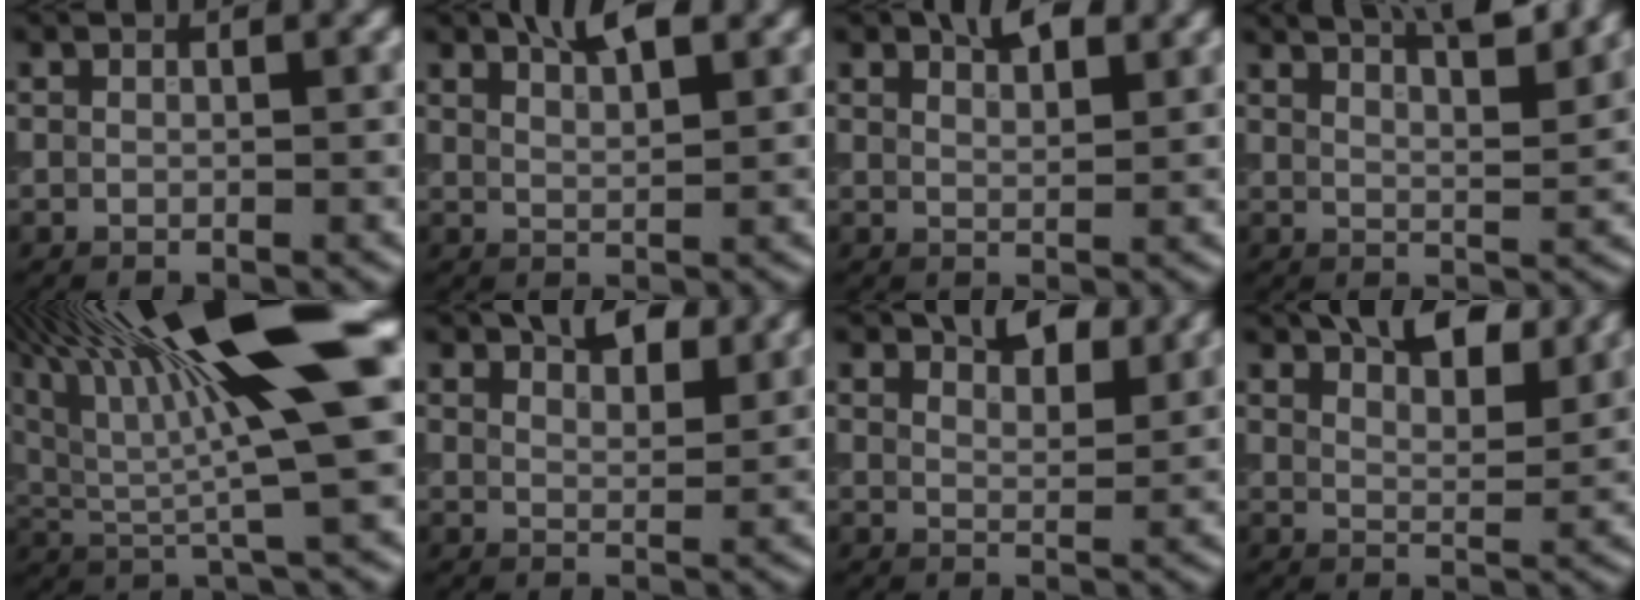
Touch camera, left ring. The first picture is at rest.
{"total": 2.6, "force": [2.1, 0.5, 1.4], "torque": [-0.016, 0.004, 0.036]}
{"total": 2.2, "force": [1.9, 0.7, 0.9], "torque": [-0.012, 0.005, 0.031]}
{"total": 6.4, "force": [5.0, 1.5, 3.7], "torque": [-0.017, 0.024, 0.044]}
{"total": 16.5, "force": [6.5, 3.9, 14.7], "torque": [-0.262, 0.022, 0.112]}
{"total": 3.1, "force": [2.5, 1.3, 1.3], "torque": [-0.016, 0.007, 0.035]}
{"total": 2.7, "force": [2.3, 1.1, 0.8], "torque": [-0.011, 0.002, 0.035]}
{"total": 5.4, "force": [4.2, 1.9, 2.7], "torque": [-0.037, 0.012, 0.057]}